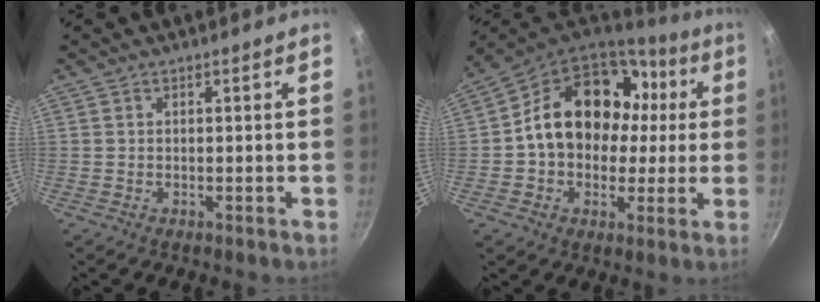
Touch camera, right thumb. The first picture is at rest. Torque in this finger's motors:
{"motor_torque": [1.48, 3.54, 1.48, -0.66, 0.21]}